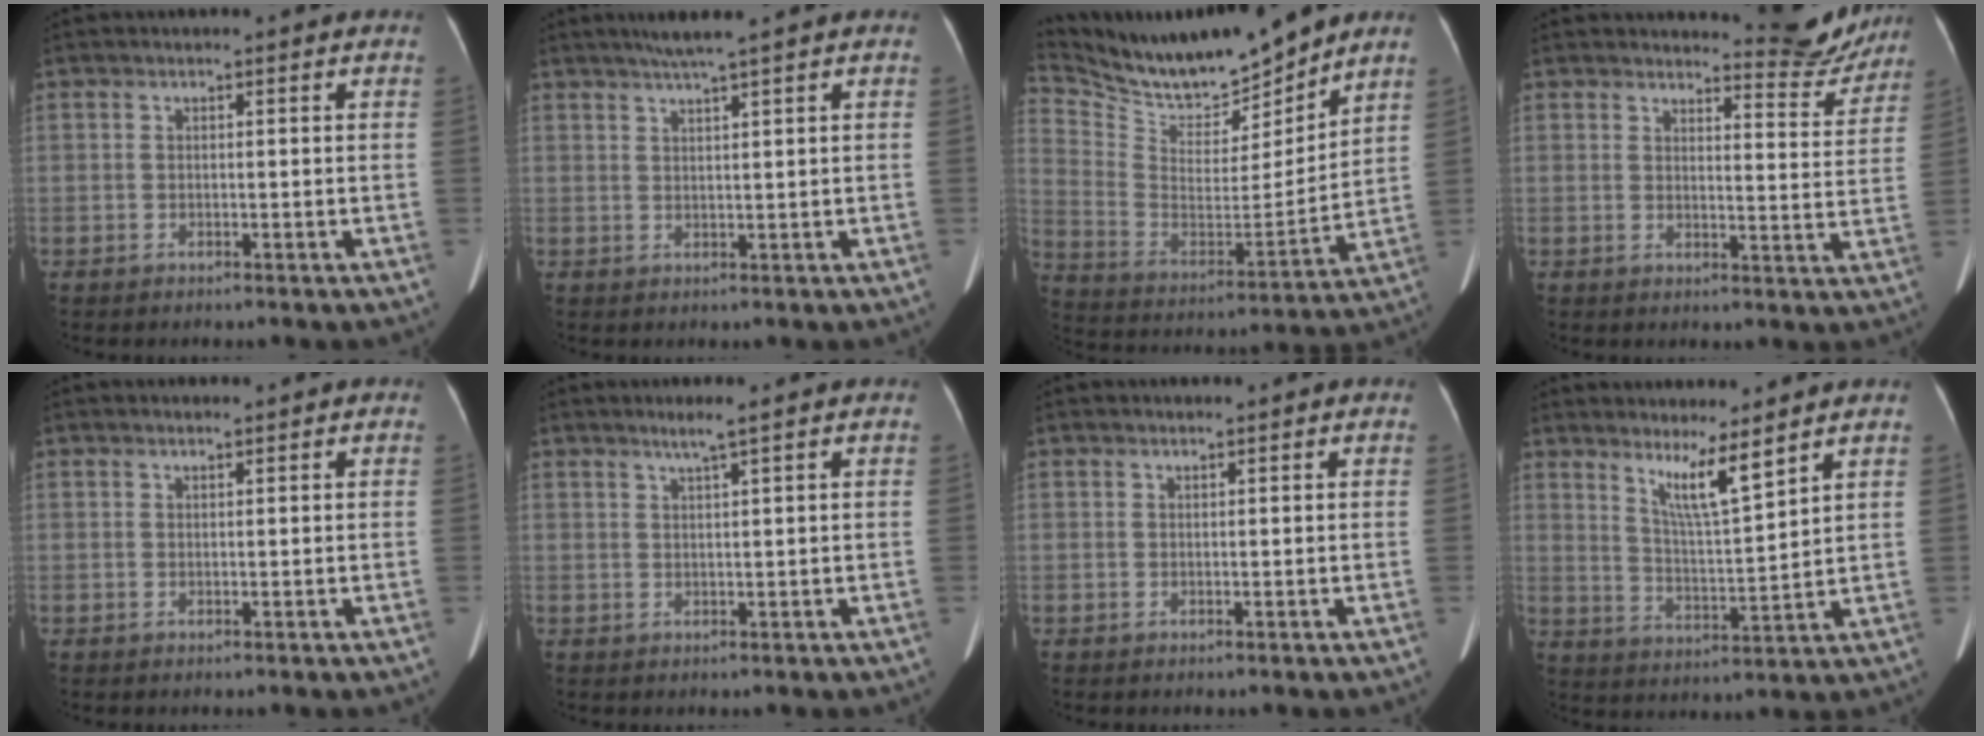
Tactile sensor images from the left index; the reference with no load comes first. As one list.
[{"total": 4.2, "force": [3.3, -0.8, 2.5], "torque": [-0.043, 0.008, 0.059]}, {"total": 17.8, "force": [16.2, 3.5, 6.5], "torque": [-0.135, -0.016, 0.288]}, {"total": 7.7, "force": [7.7, 0.9, 0.6], "torque": [-0.001, -0.036, 0.085]}, {"total": 0.8, "force": [0.6, 0.3, 0.3], "torque": [-0.011, 0.004, 0.010]}, {"total": 2.3, "force": [1.5, -0.6, 1.5], "torque": [-0.034, -0.001, 0.033]}, {"total": 0.5, "force": [0.5, 0.1, 0.2], "torque": [-0.010, 0.003, 0.009]}, {"total": 6.8, "force": [5.0, -0.3, 4.7], "torque": [-0.090, -0.021, 0.097]}]